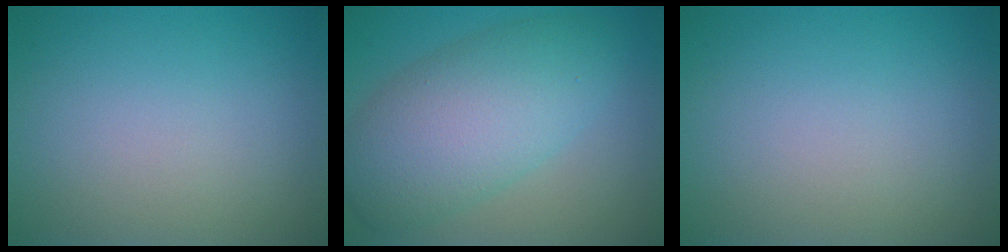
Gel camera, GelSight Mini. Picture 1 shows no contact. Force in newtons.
{"total": 8.0, "press": 8.0, "slide": 0.2}
{"total": 0.0}